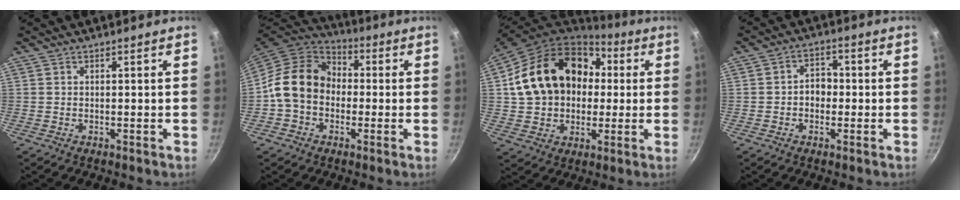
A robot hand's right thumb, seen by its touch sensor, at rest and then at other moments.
{"total": 14.2, "force": [-0.5, 11.5, 8.3], "torque": [-0.111, 0.034, -0.028]}
{"total": 22.2, "force": [3.5, 17.1, 13.7], "torque": [-0.223, 0.042, 0.066]}
{"total": 4.4, "force": [-0.6, 3.5, 2.6], "torque": [-0.009, 0.015, -0.014]}